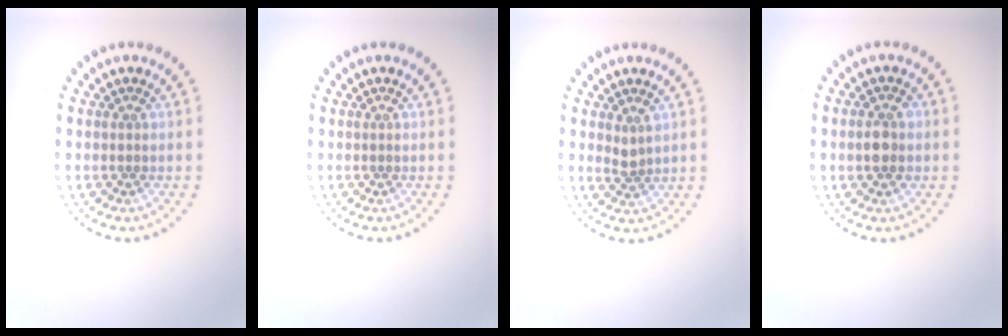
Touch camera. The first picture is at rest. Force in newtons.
{"total": 0.0}
{"total": 1.3, "press": 1.0, "slide": 0.8}
{"total": 2.6, "press": 2.5, "slide": 0.3}